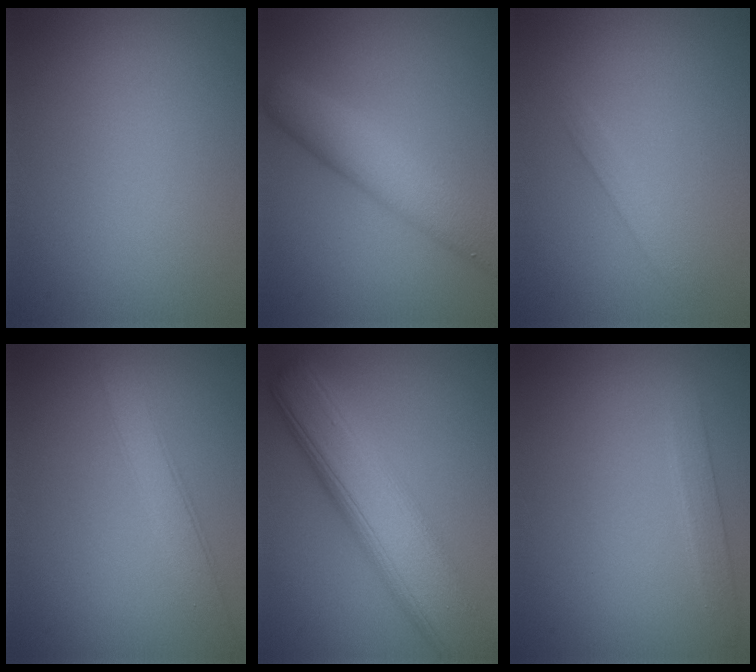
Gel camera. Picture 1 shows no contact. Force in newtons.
{"total": 5.5, "press": 5.5, "slide": 0.4}
{"total": 1.2, "press": 1.2, "slide": 0.1}
{"total": 3.3, "press": 3.3, "slide": 0.2}
{"total": 10.0, "press": 10.0, "slide": 0.2}
{"total": 1.7, "press": 1.7, "slide": 0.1}